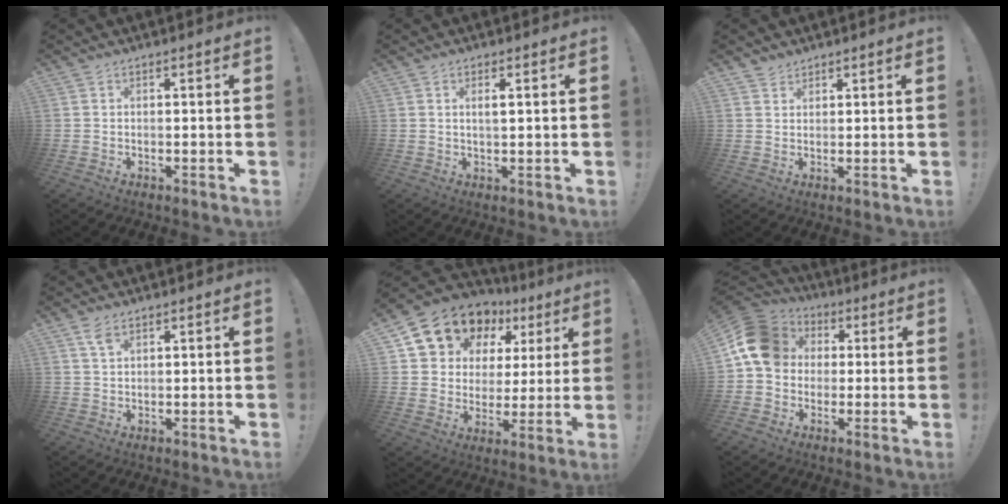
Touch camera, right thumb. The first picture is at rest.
{"total": 2.1, "force": [0.6, 0.2, 2.0], "torque": [-0.032, -0.005, 0.008]}
{"total": 2.3, "force": [2.1, 1.0, 0.1], "torque": [0.004, -0.017, 0.037]}
{"total": 3.5, "force": [2.0, 1.5, 2.5], "torque": [-0.049, -0.003, 0.036]}
{"total": 13.9, "force": [9.2, 9.2, 5.0], "torque": [-0.082, -0.065, 0.181]}
{"total": 15.5, "force": [2.5, 12.9, 8.3], "torque": [-0.133, 0.004, 0.052]}